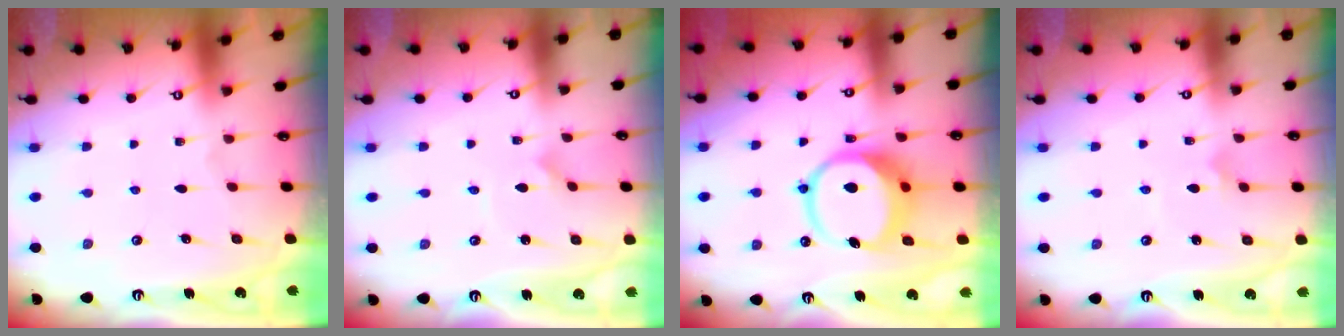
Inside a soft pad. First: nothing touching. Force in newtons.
{"total": 1.2, "press": 1.2, "slide": 0.1}
{"total": 11.7, "press": 11.6, "slide": 1.6}
{"total": 2.7, "press": 2.7, "slide": 0.5}